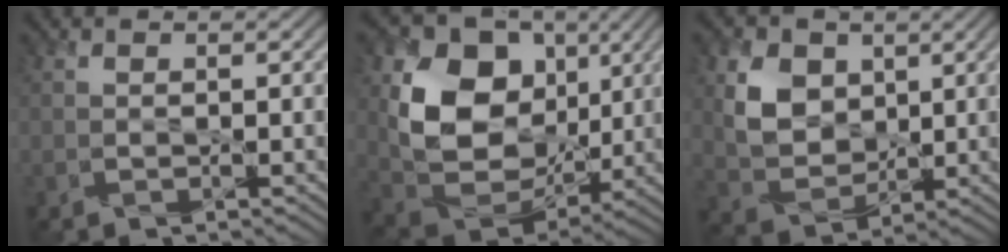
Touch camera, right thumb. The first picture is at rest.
{"total": 13.8, "force": [3.5, 10.8, 7.9], "torque": [-0.154, 0.001, 0.063]}
{"total": 6.6, "force": [2.3, 5.3, 3.4], "torque": [-0.087, -0.004, 0.041]}